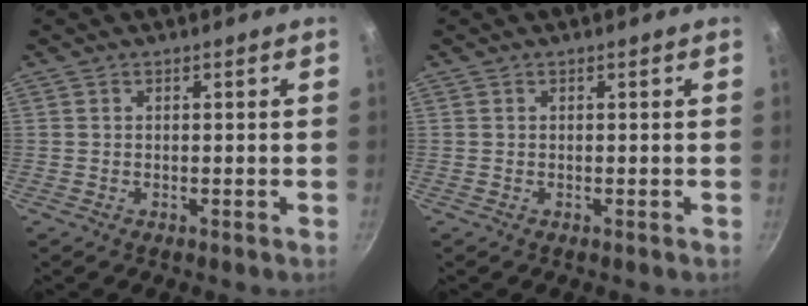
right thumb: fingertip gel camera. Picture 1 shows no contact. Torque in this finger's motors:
{"motor_torque": [-0.30, 0.12, 0.00, 0.00, 0.00]}